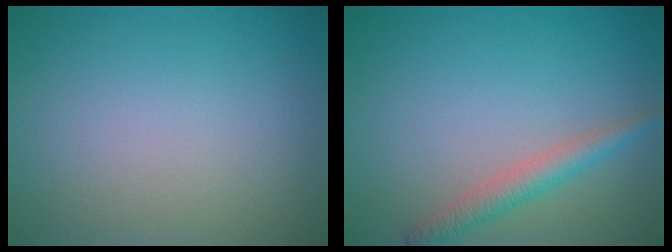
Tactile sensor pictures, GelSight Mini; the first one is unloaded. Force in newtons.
{"total": 2.4, "press": 2.4, "slide": 0.1}